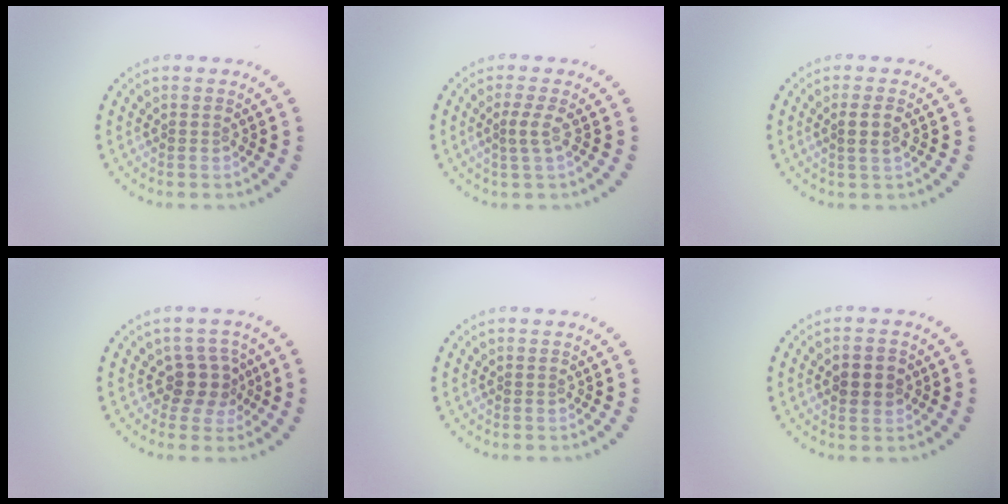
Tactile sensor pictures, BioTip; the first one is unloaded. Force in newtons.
{"total": 1.4, "press": 0.9, "slide": 1.0}
{"total": 1.6, "press": 1.4, "slide": 0.7}
{"total": 2.6, "press": 2.1, "slide": 1.6}
{"total": 0.0}
{"total": 2.3, "press": 2.3, "slide": 0.2}